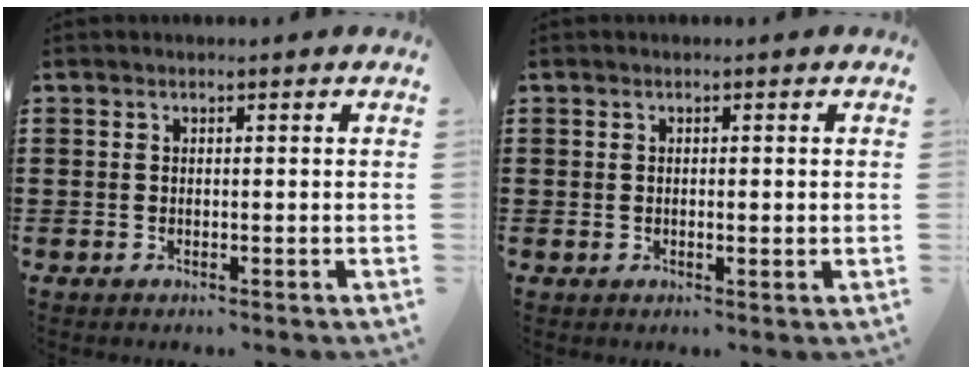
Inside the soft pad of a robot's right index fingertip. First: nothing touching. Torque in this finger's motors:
{"motor_torque": [-0.28, 0.46, -0.03, 0.00]}